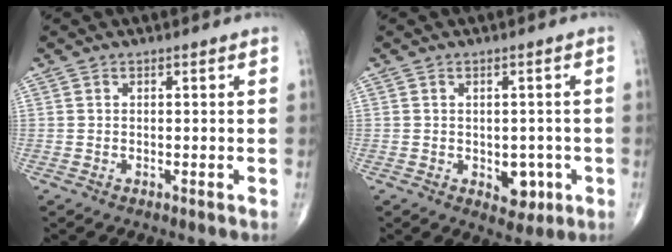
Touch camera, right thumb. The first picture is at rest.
{"total": 4.9, "force": [-1.3, 3.3, 3.4], "torque": [-0.015, 0.001, -0.009]}